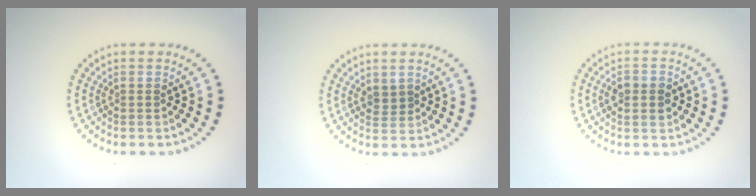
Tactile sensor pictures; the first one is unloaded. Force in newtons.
{"total": 0.8, "press": 0.6, "slide": 0.6}
{"total": 2.9, "press": 2.9, "slide": 0.1}